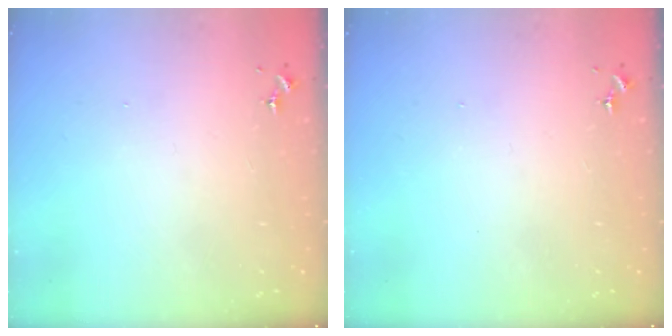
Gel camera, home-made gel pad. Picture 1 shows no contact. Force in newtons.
{"total": 0.0}